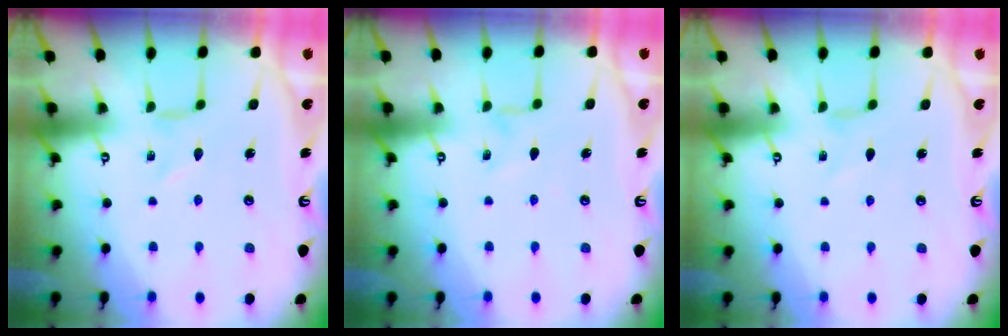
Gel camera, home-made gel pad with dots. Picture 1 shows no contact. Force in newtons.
{"total": 0.0}
{"total": 1.4, "press": 1.4, "slide": 0.3}